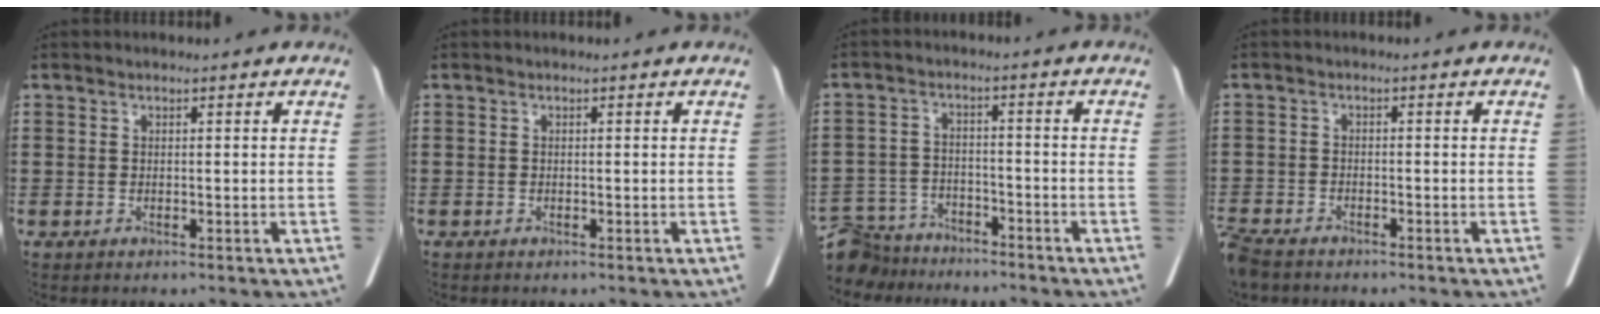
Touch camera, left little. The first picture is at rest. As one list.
[{"total": 0.0}, {"total": 5.1, "force": [-4.9, 1.4, 0.7], "torque": [-0.030, 0.009, -0.104]}, {"total": 2.0, "force": [-2.0, 0.3, 0.4], "torque": [-0.024, -0.003, -0.046]}]